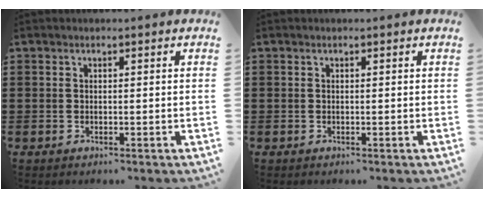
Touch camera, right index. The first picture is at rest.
{"total": 0.0}